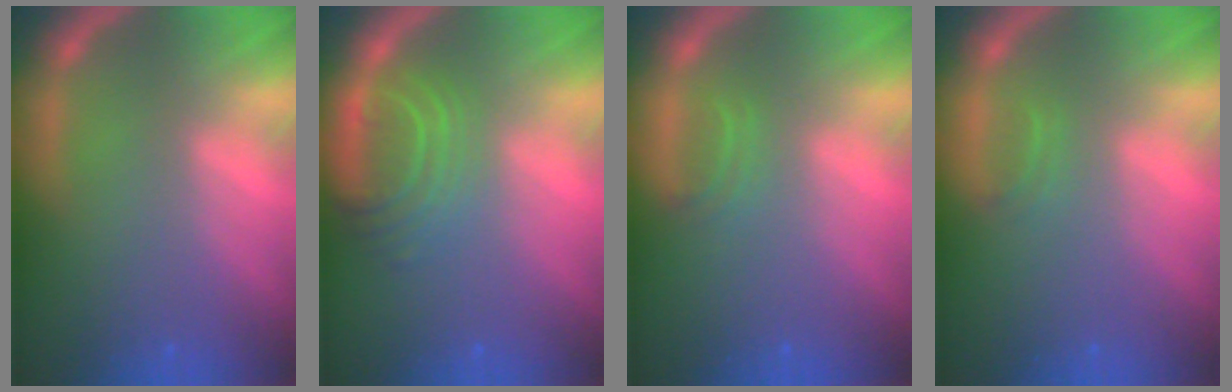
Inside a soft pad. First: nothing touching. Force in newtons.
{"total": 5.5}
{"total": 1.4}
{"total": 0.9}